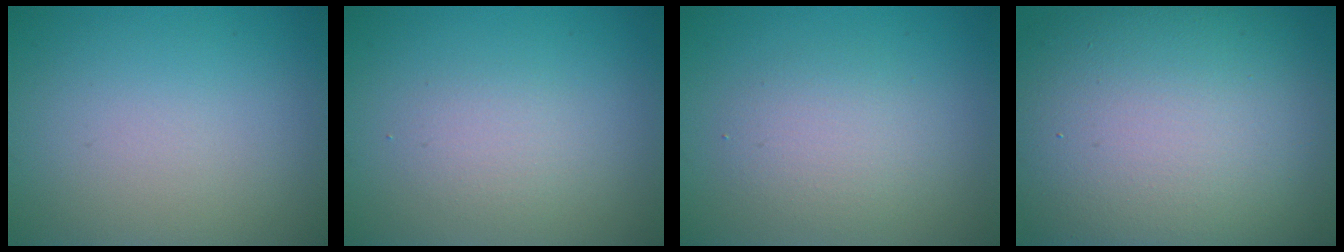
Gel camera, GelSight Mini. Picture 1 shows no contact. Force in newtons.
{"total": 1.7, "press": 1.7, "slide": 0.1}
{"total": 2.6, "press": 2.6, "slide": 0.2}
{"total": 17.2, "press": 17.2, "slide": 1.1}